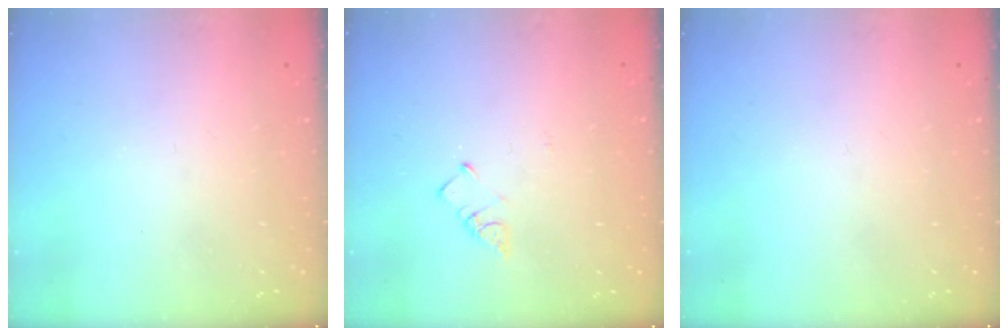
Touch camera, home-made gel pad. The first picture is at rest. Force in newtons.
{"total": 3.0, "press": 3.0, "slide": 0.4}
{"total": 0.0}